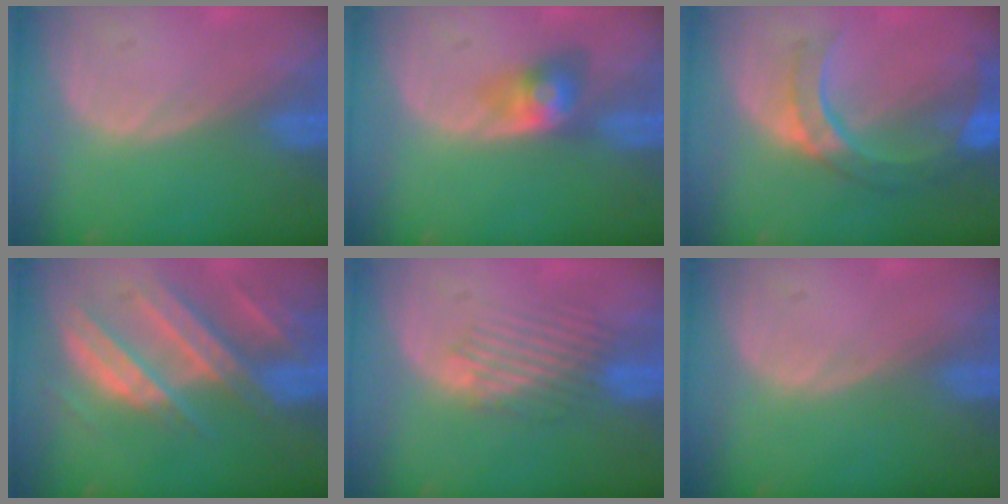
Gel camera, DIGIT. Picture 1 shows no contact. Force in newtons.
{"total": 3.8, "press": 3.8, "slide": 0.2}
{"total": 9.1, "press": 7.9, "slide": 4.4}
{"total": 10.3, "press": 9.2, "slide": 4.8}
{"total": 4.8, "press": 4.4, "slide": 1.9}
{"total": 0.0}